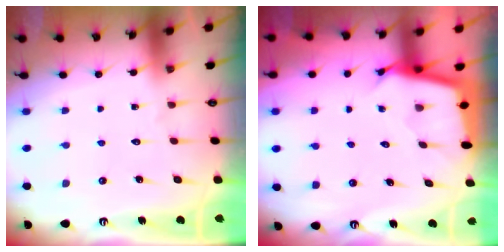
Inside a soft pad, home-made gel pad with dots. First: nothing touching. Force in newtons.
{"total": 2.5, "press": 2.5, "slide": 0.1}